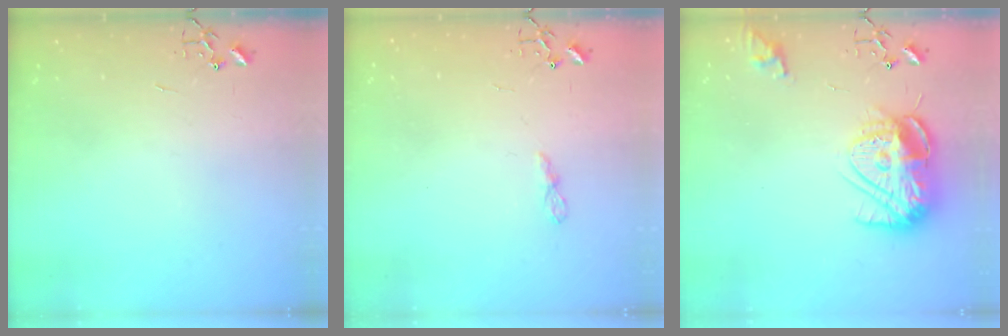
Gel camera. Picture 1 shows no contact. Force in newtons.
{"total": 4.8, "press": 4.7, "slide": 0.6}
{"total": 15.8, "press": 15.7, "slide": 1.4}